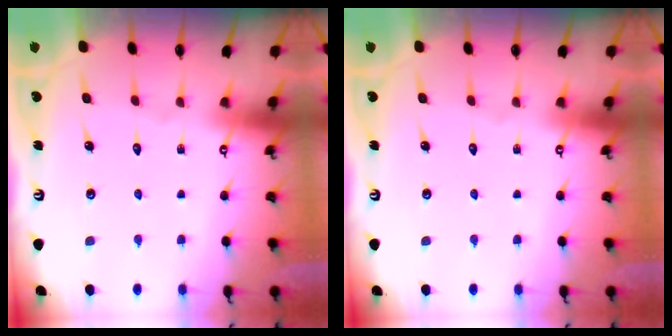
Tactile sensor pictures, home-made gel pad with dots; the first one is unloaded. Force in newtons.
{"total": 0.0}